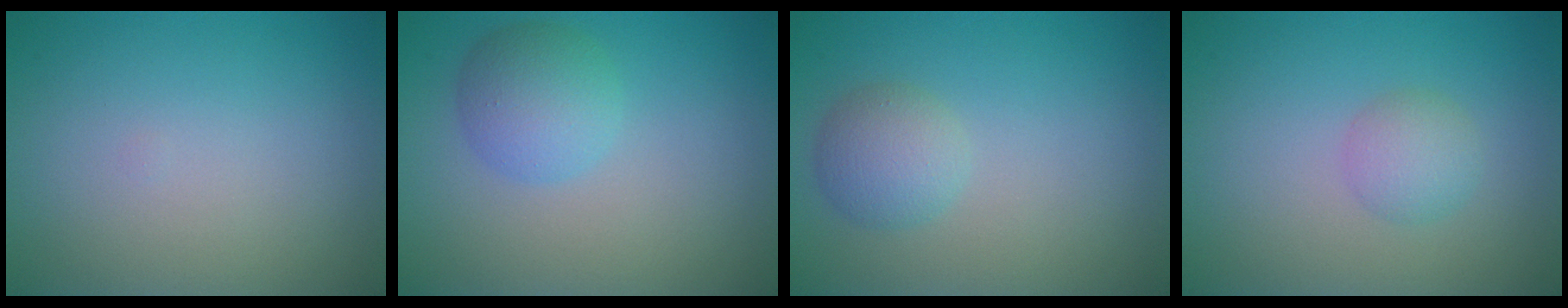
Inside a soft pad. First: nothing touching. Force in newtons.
{"total": 3.5, "press": 3.5, "slide": 0.2}
{"total": 2.7, "press": 2.7, "slide": 0.1}
{"total": 2.0, "press": 2.0, "slide": 0.2}